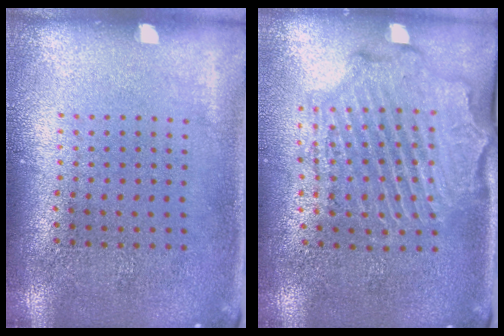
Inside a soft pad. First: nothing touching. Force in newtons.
{"total": 2.1, "press": 2.1, "slide": 0.4}